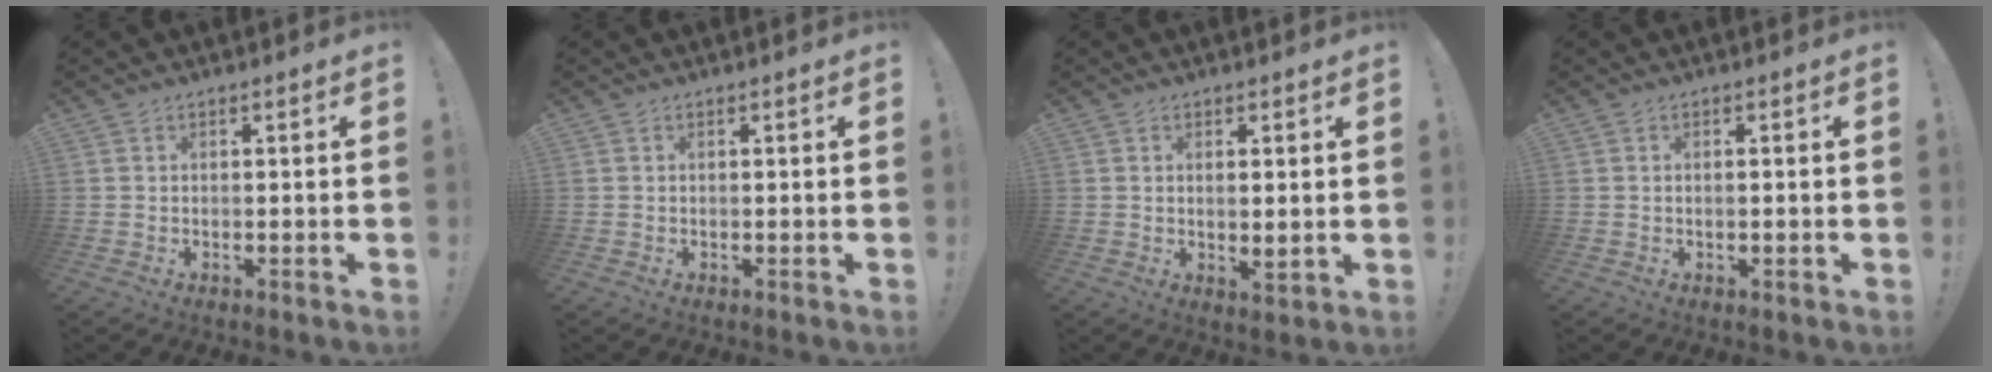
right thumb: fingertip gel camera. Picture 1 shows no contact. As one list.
[{"total": 0.0}, {"total": 2.9, "force": [1.4, 0.7, 2.5], "torque": [-0.026, -0.016, 0.021]}, {"total": 0.8, "force": [-0.2, 0.2, 0.8], "torque": [-0.007, -0.003, -0.005]}]